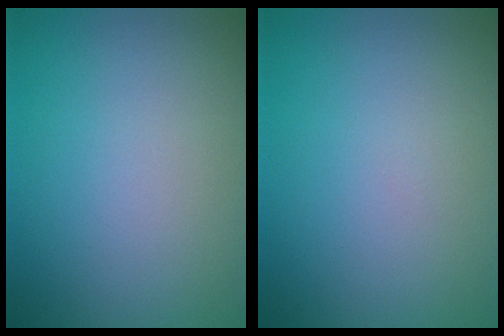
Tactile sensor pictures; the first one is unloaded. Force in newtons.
{"total": 0.0}